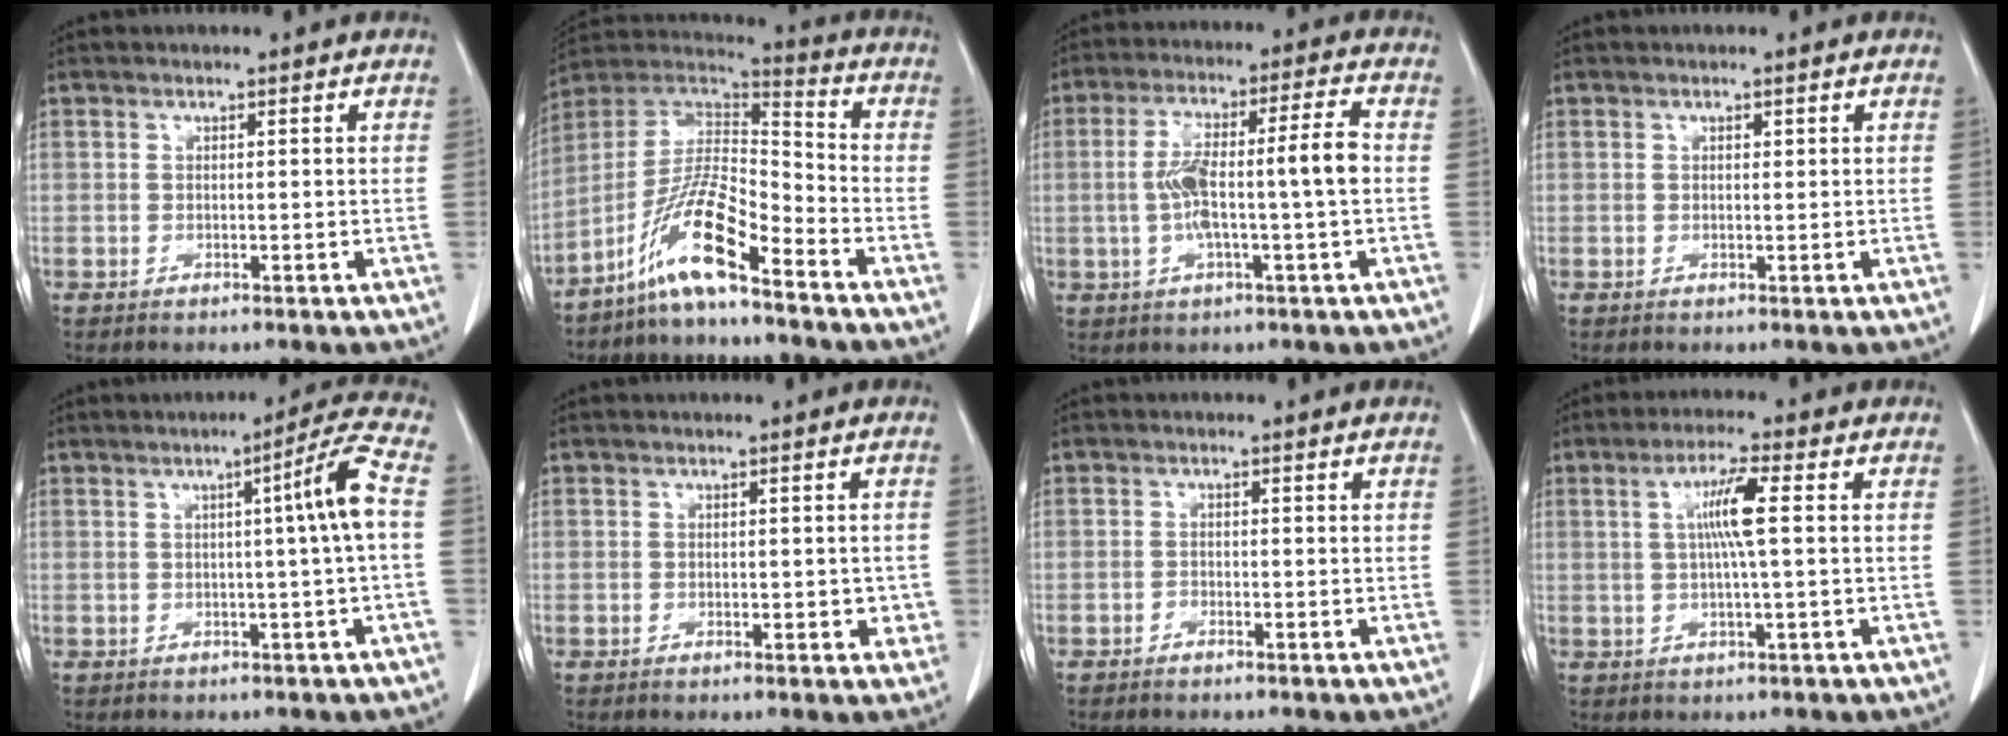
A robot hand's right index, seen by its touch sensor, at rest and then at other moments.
{"total": 11.9, "force": [-7.8, 1.4, 8.9], "torque": [-0.174, 0.013, -0.151]}
{"total": 10.4, "force": [-0.8, 0.6, 10.4], "torque": [-0.193, 0.025, -0.015]}
{"total": 0.5, "force": [0.3, 0.3, 0.4], "torque": [-0.007, -0.001, 0.004]}
{"total": 6.4, "force": [0.4, -1.4, 6.2], "torque": [-0.089, 0.008, 0.007]}
{"total": 2.6, "force": [-0.3, 1.5, 2.2], "torque": [-0.015, 0.003, 0.002]}
{"total": 0.5, "force": [-0.5, 0.1, 0.2], "torque": [-0.003, 0.000, -0.010]}
{"total": 5.8, "force": [0.9, -0.3, 5.7], "torque": [-0.105, 0.003, 0.018]}